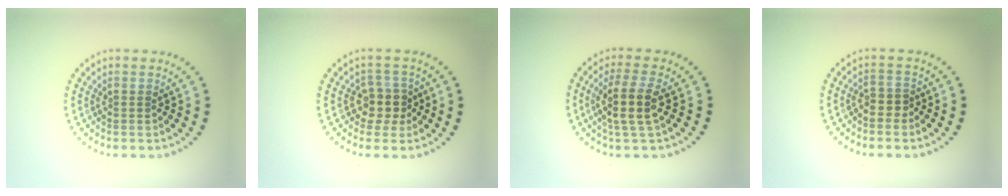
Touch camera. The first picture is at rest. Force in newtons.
{"total": 2.7, "press": 2.3, "slide": 1.5}
{"total": 3.5, "press": 3.0, "slide": 1.7}
{"total": 1.5, "press": 1.2, "slide": 1.0}